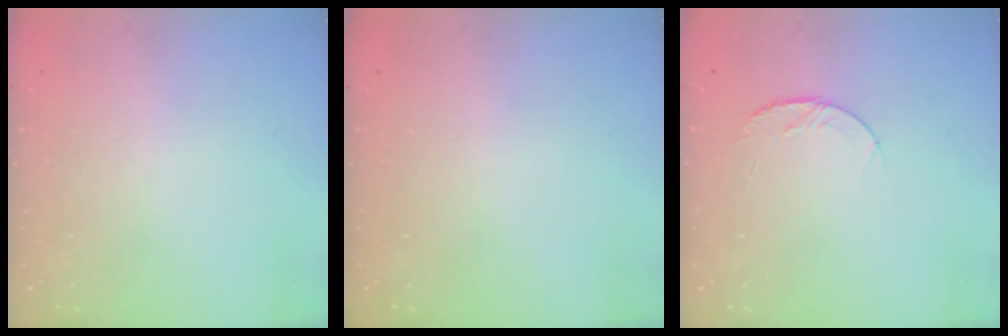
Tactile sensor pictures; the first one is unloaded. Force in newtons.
{"total": 0.0}
{"total": 5.3, "press": 5.3, "slide": 0.6}